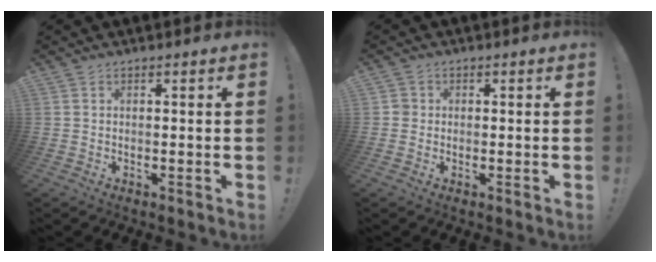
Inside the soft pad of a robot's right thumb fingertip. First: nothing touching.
{"total": 1.8, "force": [-0.1, 1.7, 0.6], "torque": [-0.002, 0.002, -0.003]}